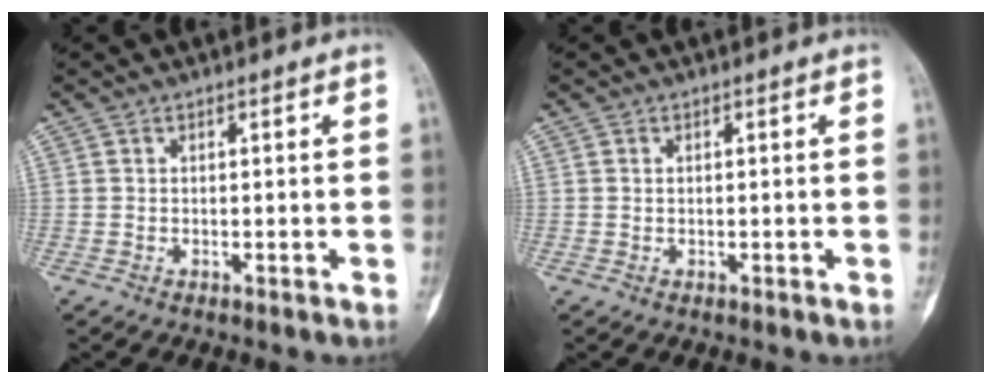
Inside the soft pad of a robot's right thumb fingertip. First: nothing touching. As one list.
[{"total": 0.5, "force": [0.1, 0.5, 0.2], "torque": [0.004, 0.001, 0.001]}]